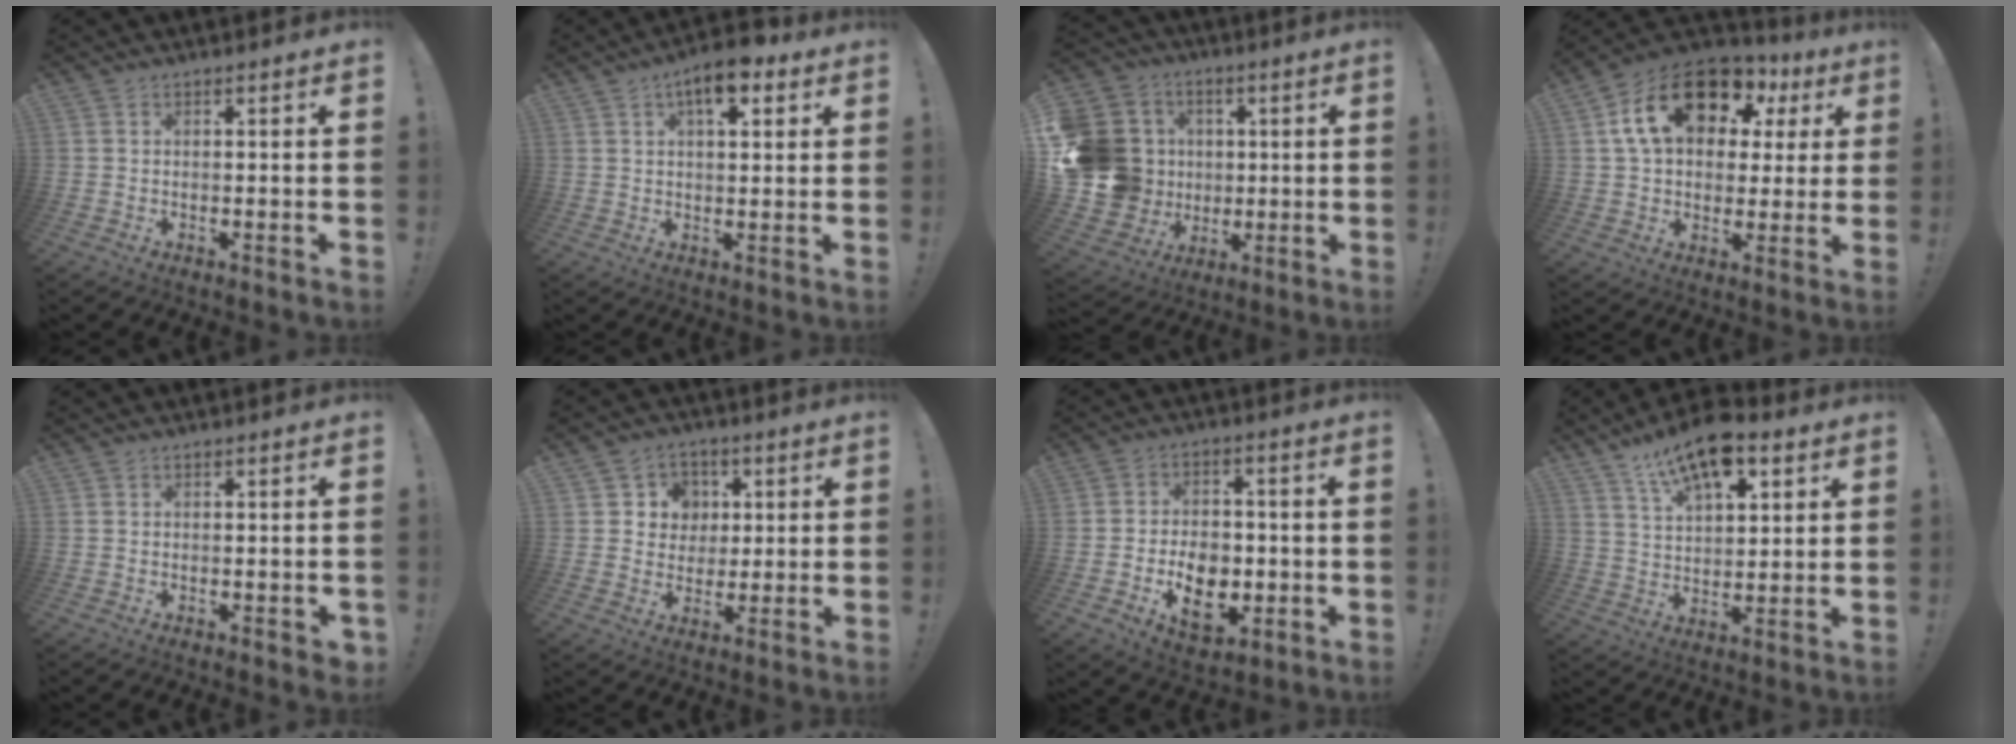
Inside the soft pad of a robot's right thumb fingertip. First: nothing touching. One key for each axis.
{"total": 8.7, "fx": 4.7, "fy": 3.8, "fz": 6.2, "tx": -0.093, "ty": -0.013, "tz": 0.080}
{"total": 20.9, "fx": 1.0, "fy": 18.5, "fz": 9.6, "tx": -0.181, "ty": 0.011, "tz": 0.064}
{"total": 19.4, "fx": 8.7, "fy": 11.8, "fz": 12.7, "tx": -0.203, "ty": -0.028, "tz": 0.157}
{"total": 0.8, "fx": -0.1, "fy": 0.5, "fz": 0.6, "tx": -0.010, "ty": 0.002, "tz": -0.001}
{"total": 6.9, "fx": 1.4, "fy": 6.6, "fz": 1.3, "tx": -0.015, "ty": -0.009, "tz": 0.030}
{"total": 11.9, "fx": -3.7, "fy": 8.5, "fz": 7.4, "tx": -0.116, "ty": 0.017, "tz": -0.058}
{"total": 13.8, "fx": 8.9, "fy": 6.2, "fz": 8.5, "tx": -0.141, "ty": -0.044, "tz": 0.158}